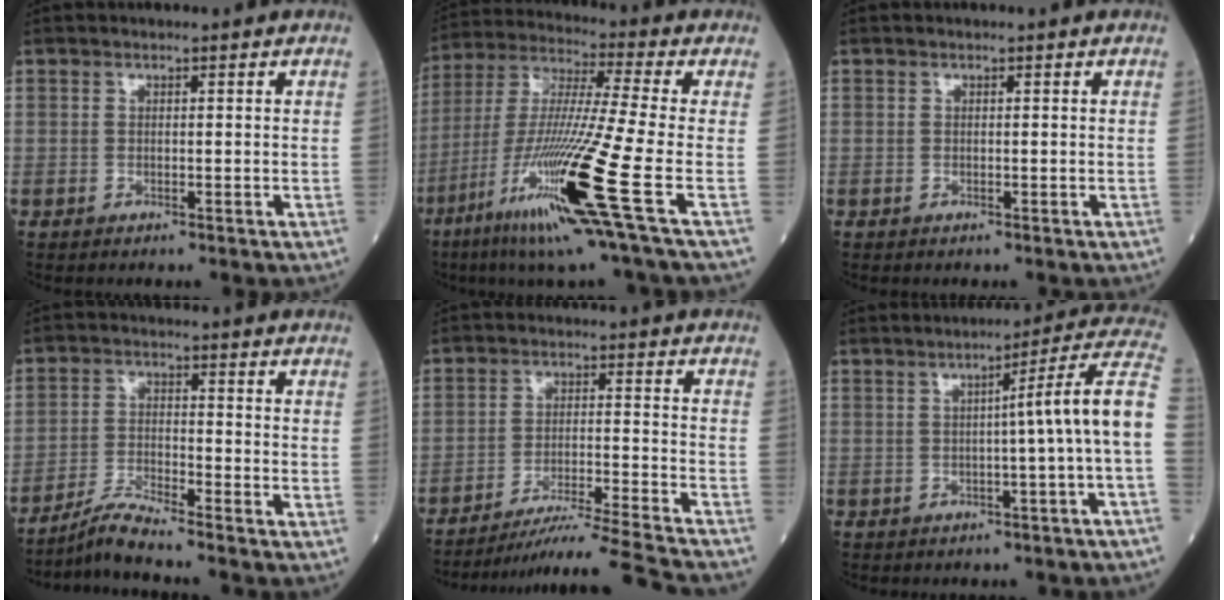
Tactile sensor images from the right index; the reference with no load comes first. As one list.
[{"total": 19.9, "force": [-8.0, -1.2, 18.2], "torque": [-0.366, -0.043, -0.156]}, {"total": 0.0}, {"total": 5.0, "force": [-4.7, -1.1, 1.4], "torque": [-0.031, -0.021, -0.092]}, {"total": 17.0, "force": [-15.7, -2.7, 6.0], "torque": [-0.086, -0.037, -0.240]}, {"total": 9.1, "force": [-0.6, -1.9, 8.9], "torque": [-0.109, 0.018, -0.013]}]